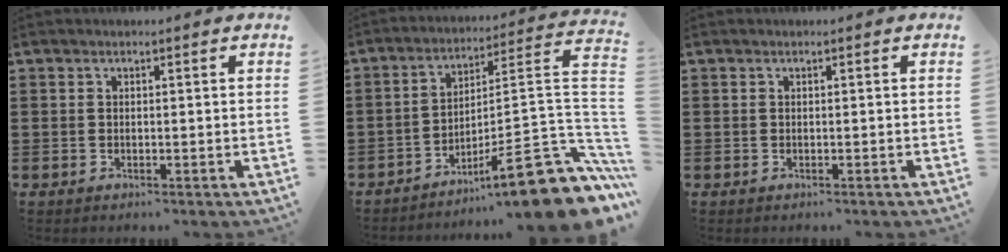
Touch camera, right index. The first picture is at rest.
{"total": 13.8, "force": [-8.9, 2.0, 10.4], "torque": [-0.125, 0.007, -0.155]}
{"total": 0.0}